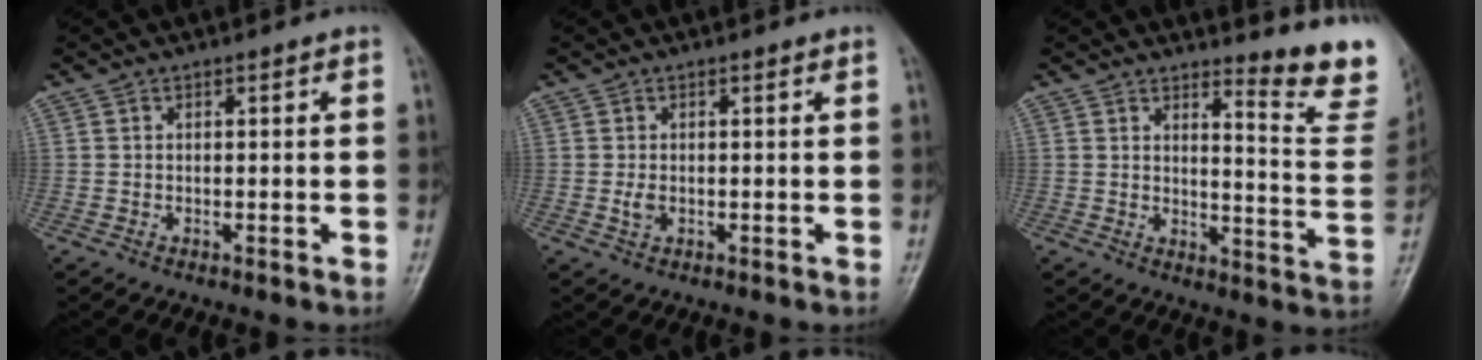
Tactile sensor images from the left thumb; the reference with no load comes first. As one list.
[{"total": 1.5, "force": [0.1, 0.9, 1.2], "torque": [-0.021, -0.002, 0.003]}, {"total": 11.8, "force": [10.4, 1.8, 5.3], "torque": [-0.039, -0.120, 0.117]}]